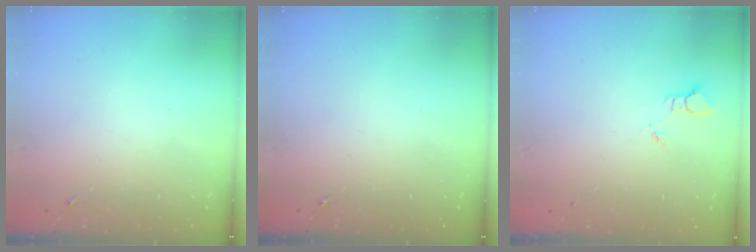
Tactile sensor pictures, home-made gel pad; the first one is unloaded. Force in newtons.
{"total": 0.0}
{"total": 1.8, "press": 1.8, "slide": 0.0}